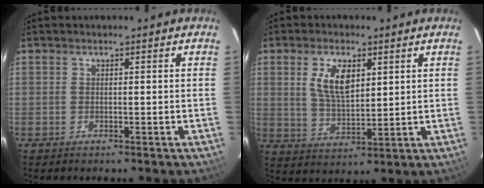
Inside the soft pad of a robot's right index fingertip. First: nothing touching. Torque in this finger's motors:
{"motor_torque": [0.34, 0.12, 0.26, 0.08]}